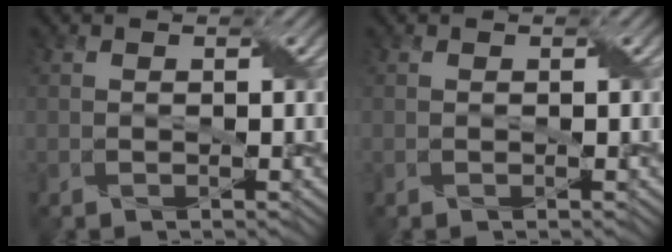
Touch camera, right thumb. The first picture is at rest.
{"total": 0.0}